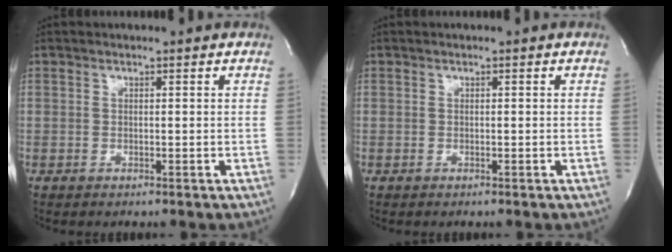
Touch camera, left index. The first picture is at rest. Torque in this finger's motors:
{"motor_torque": [0.00, 0.00, 0.00, 0.00]}